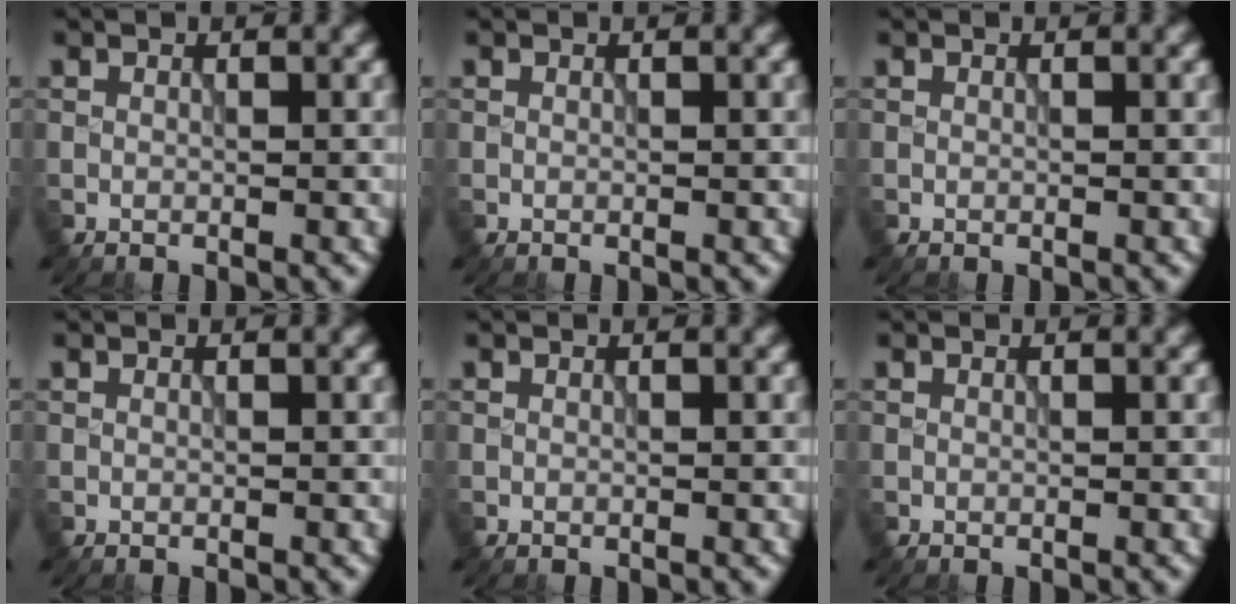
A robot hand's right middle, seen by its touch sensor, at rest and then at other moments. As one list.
[{"total": 0.0}, {"total": 0.0}, {"total": 0.0}, {"total": 0.0}, {"total": 0.0}]